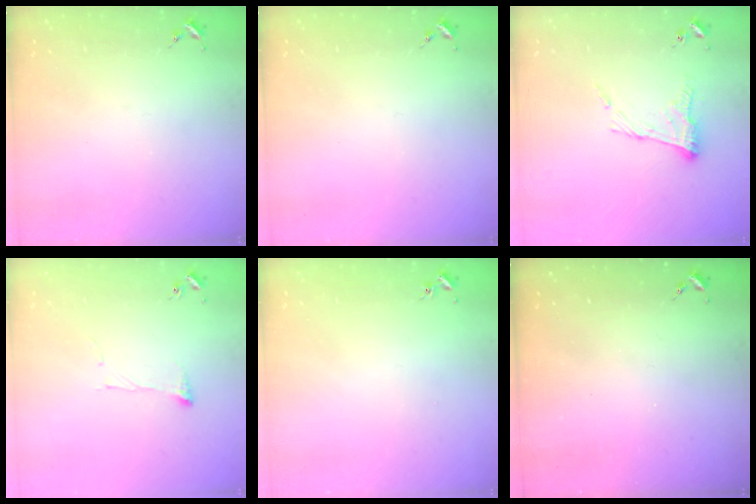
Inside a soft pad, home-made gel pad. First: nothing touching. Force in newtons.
{"total": 0.0}
{"total": 9.6, "press": 9.6, "slide": 0.8}
{"total": 5.8, "press": 5.8, "slide": 0.5}
{"total": 0.6, "press": 0.6, "slide": 0.1}
{"total": 0.0}